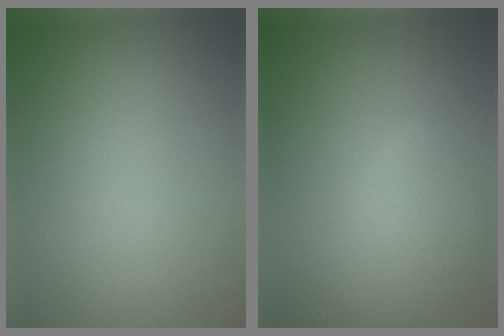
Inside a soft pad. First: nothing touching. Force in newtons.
{"total": 5.3, "press": 5.3, "slide": 0.2}